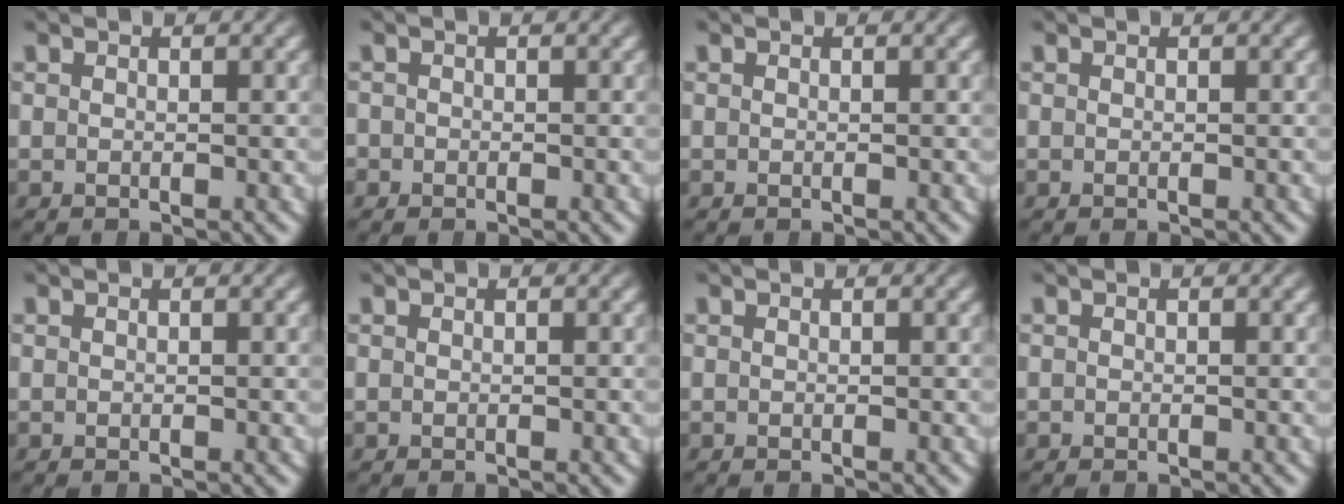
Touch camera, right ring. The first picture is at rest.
{"total": 0.7, "force": [-0.4, 0.5, -0.3], "torque": [0.009, -0.003, -0.007]}
{"total": 0.0}
{"total": 0.0}
{"total": 0.0}
{"total": 0.0}
{"total": 0.0}
{"total": 0.0}